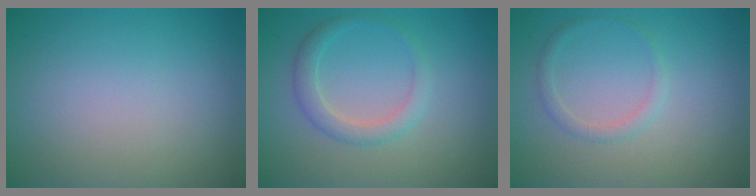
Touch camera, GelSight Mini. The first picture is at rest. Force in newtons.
{"total": 2.2, "press": 2.2, "slide": 0.2}
{"total": 1.2, "press": 1.2, "slide": 0.2}